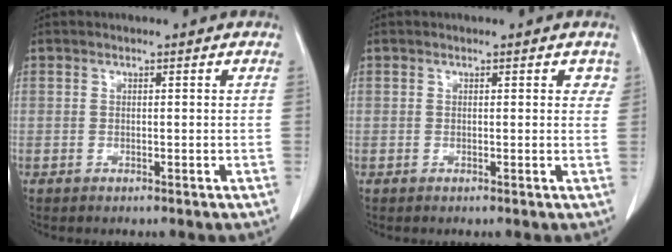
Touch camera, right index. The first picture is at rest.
{"total": 1.4, "force": [0.8, 0.9, 0.8], "torque": [0.004, 0.001, 0.001]}